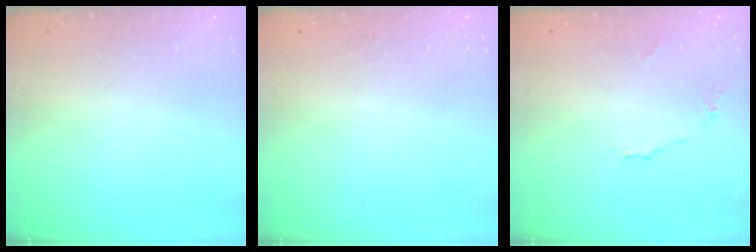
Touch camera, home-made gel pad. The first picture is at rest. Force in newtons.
{"total": 2.3, "press": 2.3, "slide": 0.2}
{"total": 2.7, "press": 2.6, "slide": 0.5}